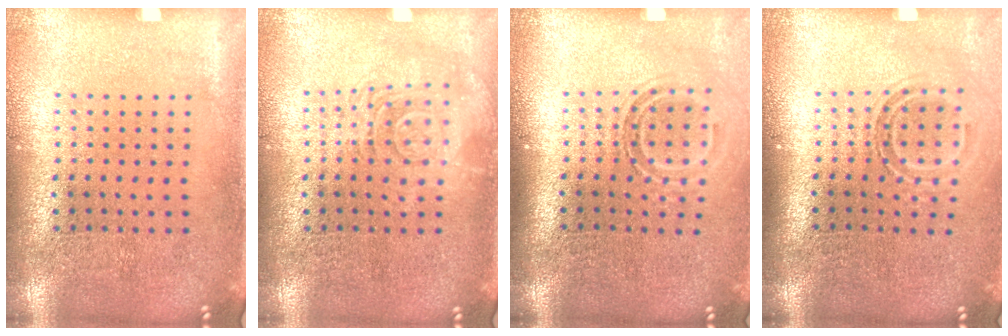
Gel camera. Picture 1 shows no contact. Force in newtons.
{"total": 2.8, "press": 2.8, "slide": 0.5}
{"total": 1.6, "press": 1.0, "slide": 1.2}
{"total": 1.6, "press": 1.0, "slide": 1.2}